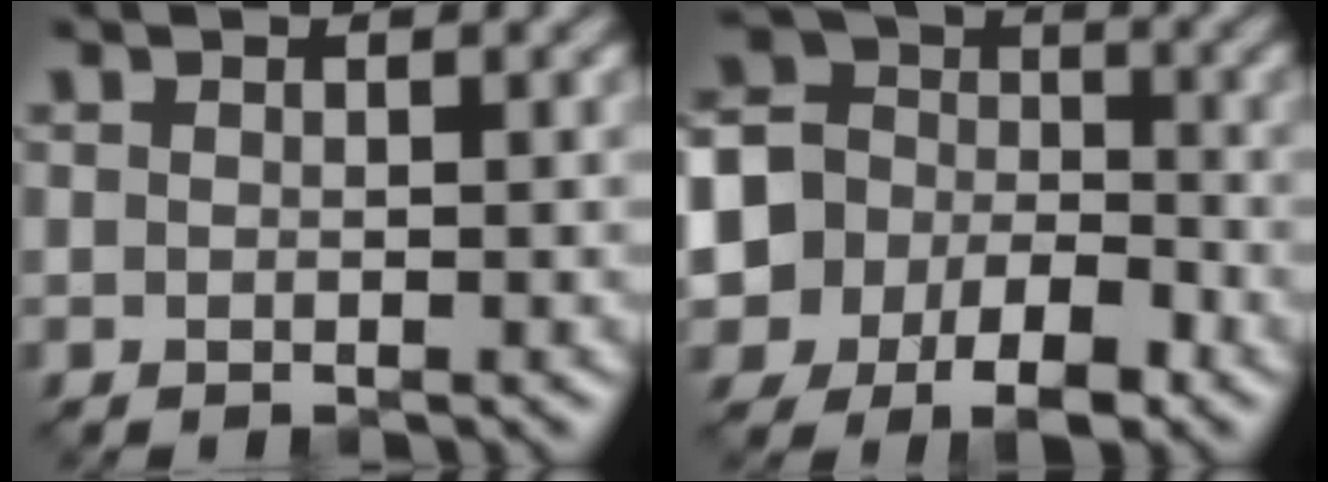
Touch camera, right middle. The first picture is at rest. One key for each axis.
{"total": 10.1, "fx": -3.5, "fy": 7.9, "fz": 5.1, "tx": -0.096, "ty": -0.013, "tz": -0.090}